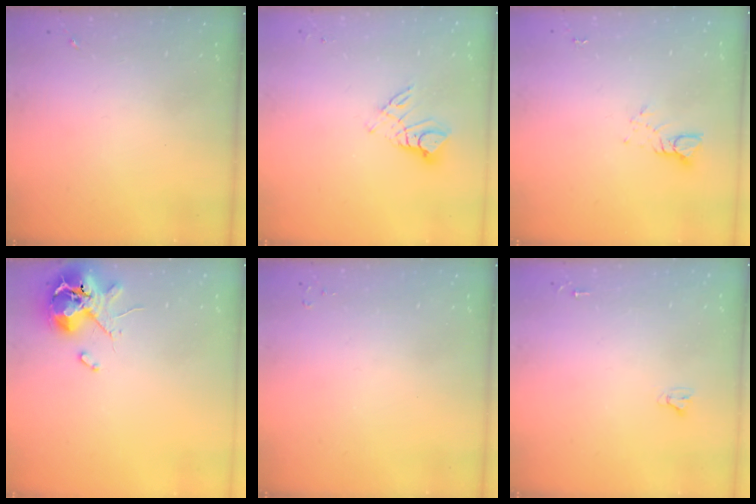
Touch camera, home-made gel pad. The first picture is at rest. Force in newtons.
{"total": 8.8, "press": 8.8, "slide": 0.8}
{"total": 3.8, "press": 3.8, "slide": 0.3}
{"total": 10.7, "press": 10.6, "slide": 1.6}
{"total": 2.0, "press": 2.0, "slide": 0.3}
{"total": 2.0, "press": 2.0, "slide": 0.2}